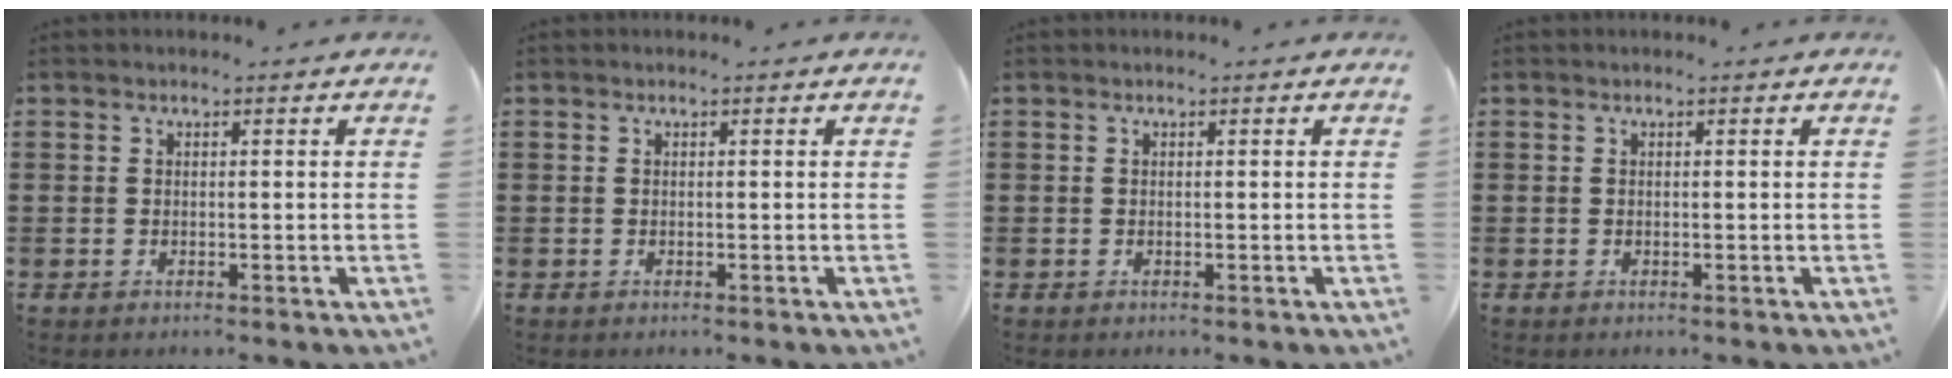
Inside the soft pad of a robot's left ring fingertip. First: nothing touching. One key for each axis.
{"total": 0.0}
{"total": 0.0}
{"total": 0.0}